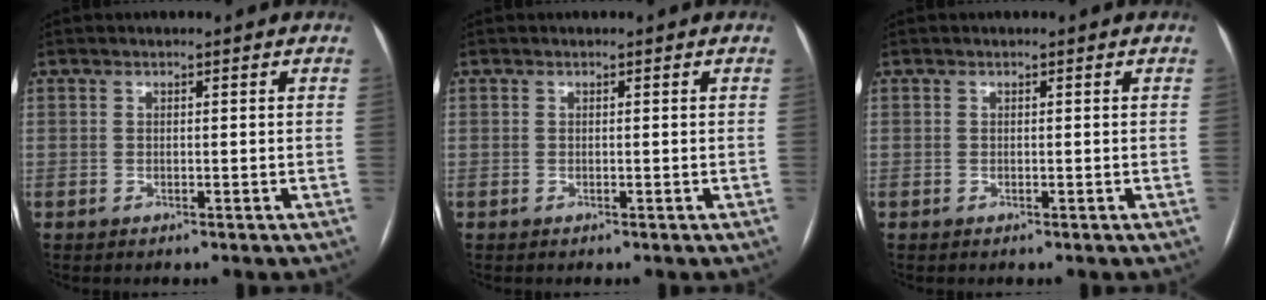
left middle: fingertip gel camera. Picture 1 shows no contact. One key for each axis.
{"total": 0.0}
{"total": 0.0}